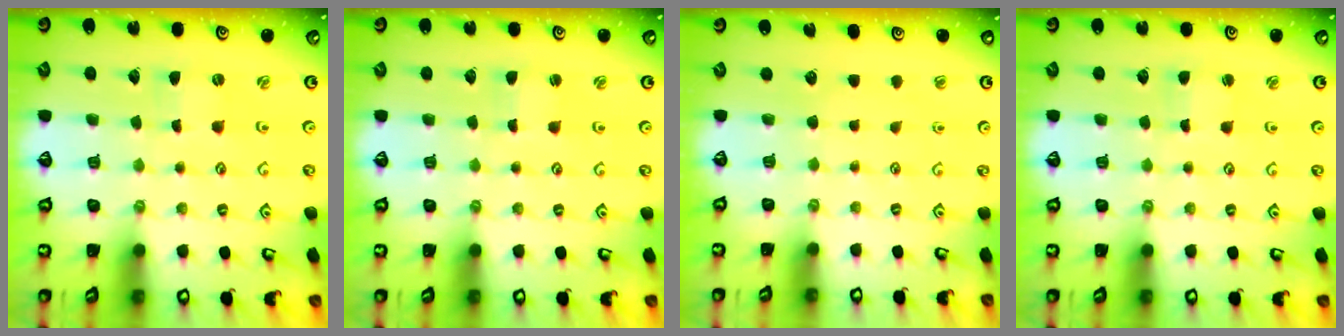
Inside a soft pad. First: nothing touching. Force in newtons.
{"total": 1.1, "press": 1.1, "slide": 0.0}
{"total": 0.0}
{"total": 0.7, "press": 0.7, "slide": 0.1}